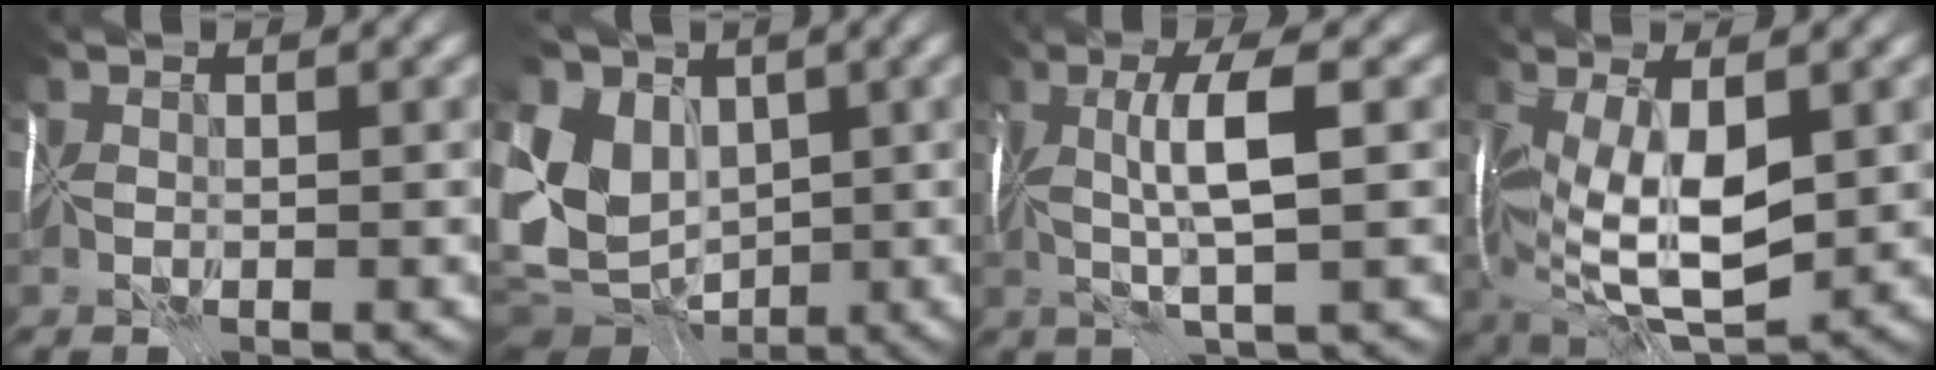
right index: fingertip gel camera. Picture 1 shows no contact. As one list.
[{"total": 11.4, "force": [-0.3, 9.1, 6.7], "torque": [-0.153, -0.015, 0.002]}, {"total": 3.8, "force": [0.2, -0.7, 3.7], "torque": [-0.059, -0.006, 0.008]}, {"total": 8.5, "force": [-0.3, 3.3, 7.9], "torque": [-0.144, -0.009, -0.010]}]